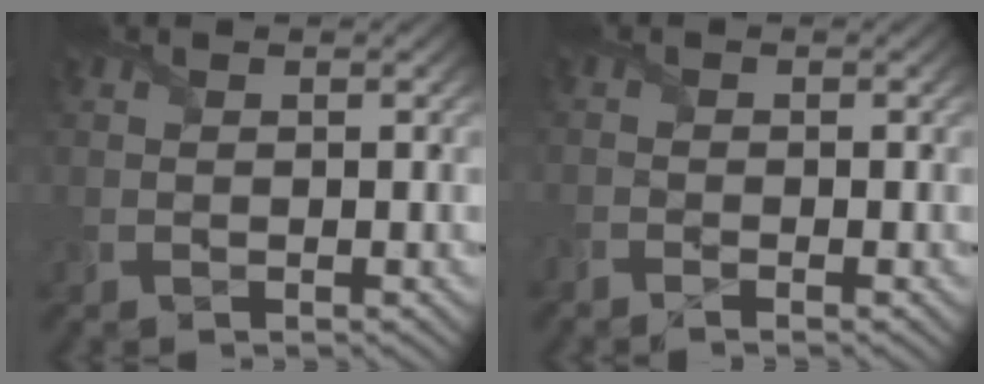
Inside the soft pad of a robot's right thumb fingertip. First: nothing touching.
{"total": 1.2, "force": [-1.1, 0.0, 0.5], "torque": [-0.015, -0.003, -0.026]}